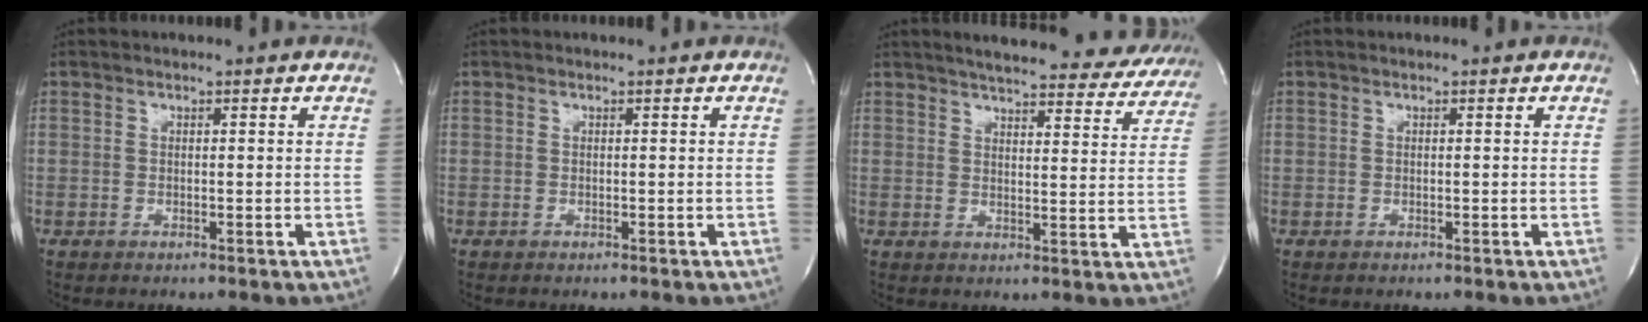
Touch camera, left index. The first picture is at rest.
{"total": 0.0}
{"total": 22.7, "force": [20.8, 4.5, 7.7], "torque": [-0.106, -0.031, 0.242]}
{"total": 0.0}